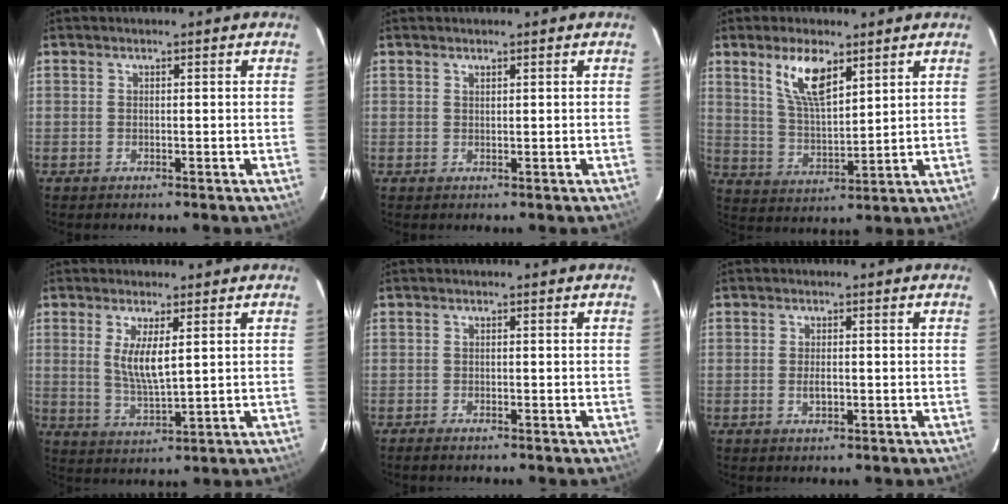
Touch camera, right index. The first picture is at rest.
{"total": 0.5, "force": [0.5, 0.1, 0.1], "torque": [-0.001, 0.000, 0.011]}
{"total": 9.2, "force": [5.4, 3.4, 6.7], "torque": [-0.124, 0.004, 0.112]}
{"total": 6.3, "force": [1.7, 1.5, 5.8], "torque": [-0.110, -0.010, 0.037]}
{"total": 1.4, "force": [-1.2, 0.3, 0.6], "torque": [-0.016, -0.004, -0.023]}
{"total": 1.9, "force": [-0.5, 0.9, 1.6], "torque": [-0.030, -0.002, -0.008]}